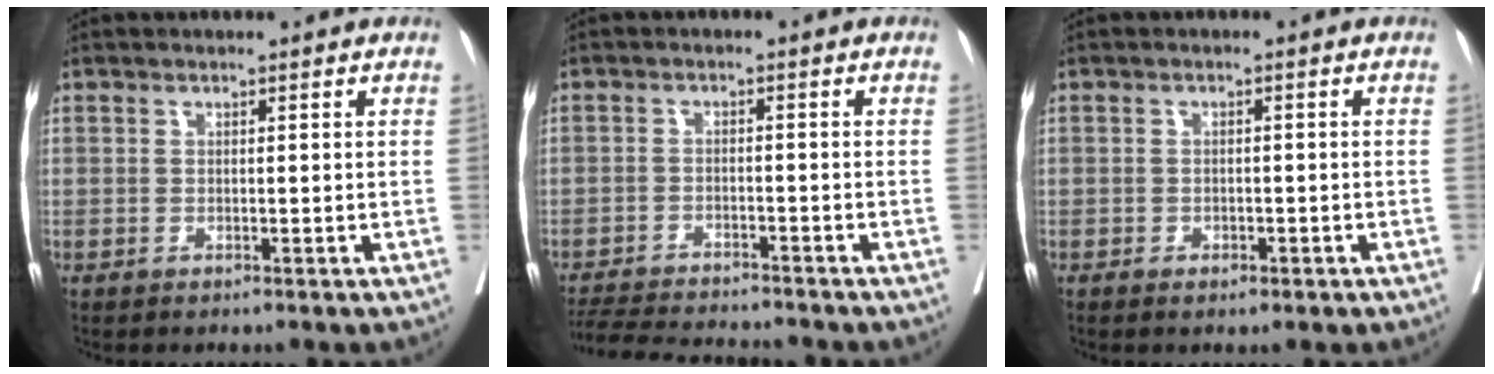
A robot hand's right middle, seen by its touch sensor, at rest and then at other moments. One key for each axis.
{"total": 9.7, "fx": -9.3, "fy": 0.6, "fz": 2.8, "tx": -0.044, "ty": -0.005, "tz": -0.145}
{"total": 1.9, "fx": -1.0, "fy": 1.2, "fz": 1.2, "tx": -0.016, "ty": 0.003, "tz": -0.008}